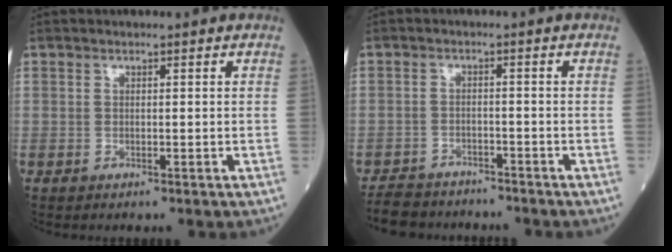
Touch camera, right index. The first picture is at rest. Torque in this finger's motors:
{"motor_torque": [-0.14, -0.15, -0.70, -0.21]}